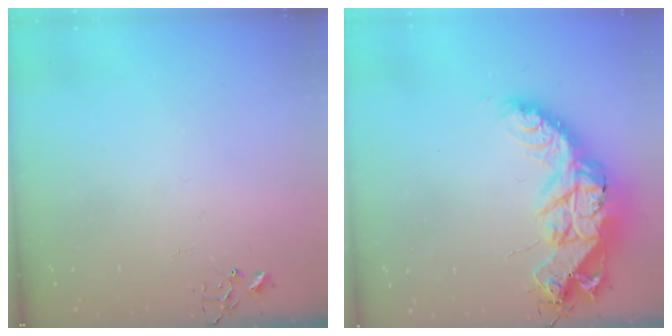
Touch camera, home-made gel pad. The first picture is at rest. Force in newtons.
{"total": 21.4, "press": 21.3, "slide": 1.7}